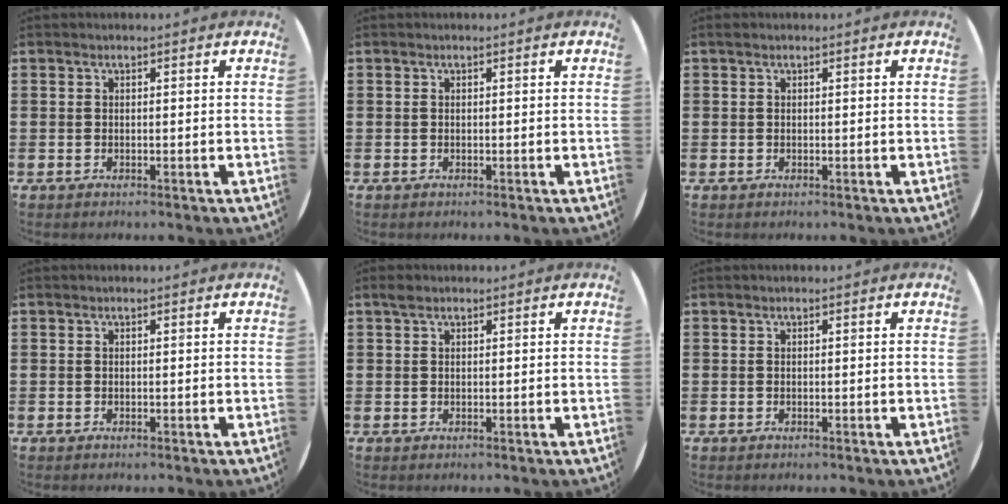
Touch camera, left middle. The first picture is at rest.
{"total": 0.0}
{"total": 0.0}
{"total": 0.0}
{"total": 0.9, "force": [0.7, 0.5, 0.3], "torque": [-0.001, 0.000, 0.011]}
{"total": 0.0}